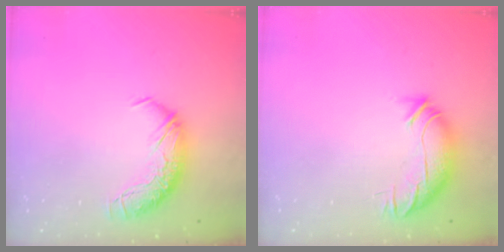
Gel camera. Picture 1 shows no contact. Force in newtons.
{"total": 3.8, "press": 3.4, "slide": 1.7}